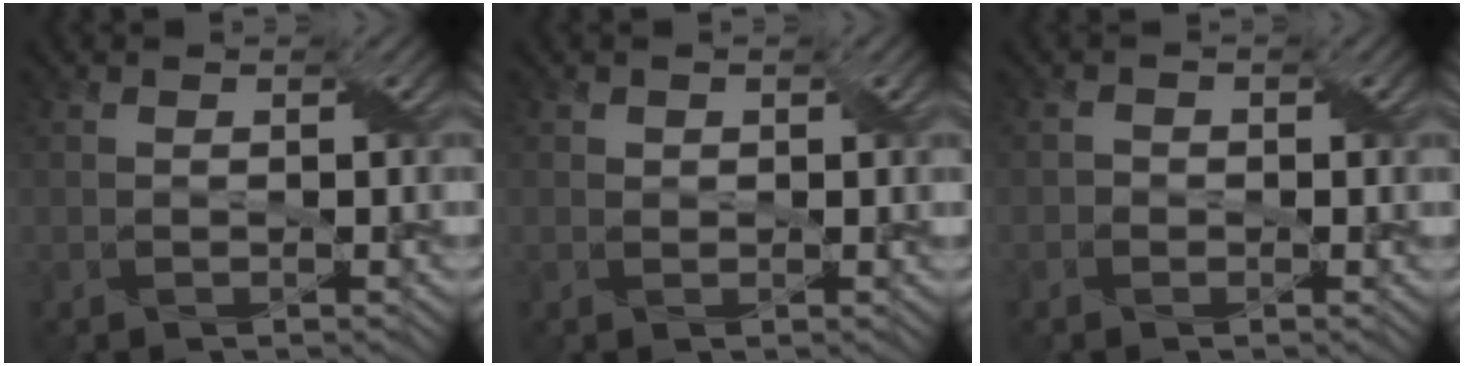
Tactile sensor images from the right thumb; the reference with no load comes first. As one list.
[{"total": 0.6, "force": [0.4, 0.4, 0.0], "torque": [-0.004, 0.000, 0.007]}, {"total": 0.9, "force": [-0.4, 0.8, 0.1], "torque": [0.000, 0.000, -0.006]}]